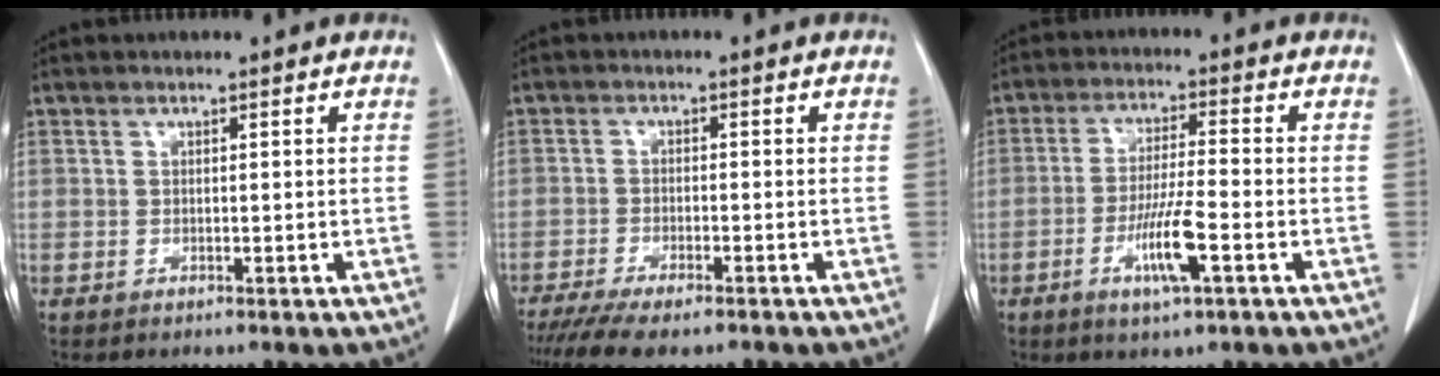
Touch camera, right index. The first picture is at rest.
{"total": 9.1, "force": [-7.3, 2.0, 5.0], "torque": [-0.073, -0.013, -0.114]}
{"total": 7.7, "force": [-3.2, 0.3, 7.0], "torque": [-0.134, -0.009, -0.058]}